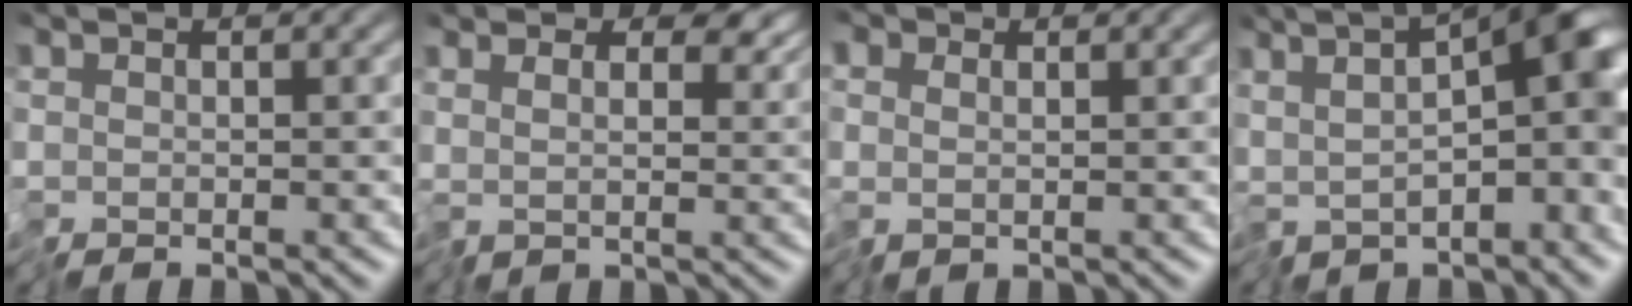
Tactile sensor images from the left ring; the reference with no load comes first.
{"total": 4.8, "force": [3.2, 2.6, 2.6], "torque": [-0.053, 0.006, 0.052]}
{"total": 1.2, "force": [0.5, 1.1, 0.5], "torque": [-0.013, 0.004, 0.009]}
{"total": 12.5, "force": [0.7, 5.4, 11.3], "torque": [-0.169, 0.000, 0.024]}